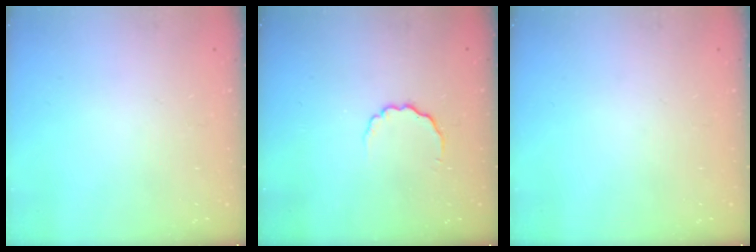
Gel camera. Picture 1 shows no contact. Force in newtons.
{"total": 3.0, "press": 2.9, "slide": 0.7}
{"total": 0.0}